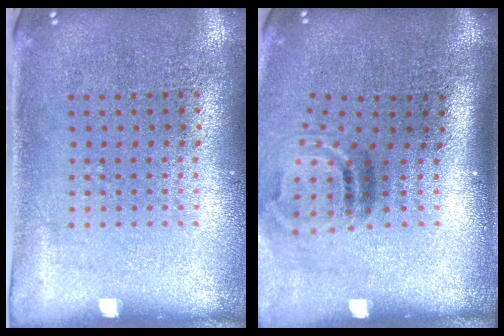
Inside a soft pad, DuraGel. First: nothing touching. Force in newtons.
{"total": 2.0, "press": 1.3, "slide": 1.6}